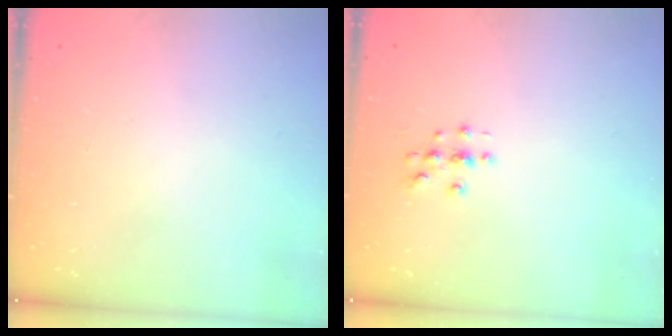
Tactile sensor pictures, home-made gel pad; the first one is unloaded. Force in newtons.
{"total": 2.9, "press": 2.9, "slide": 0.3}